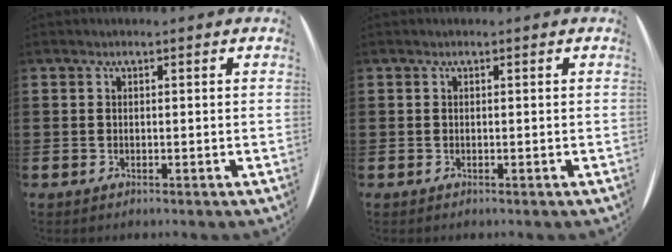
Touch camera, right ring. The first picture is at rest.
{"total": 0.0}